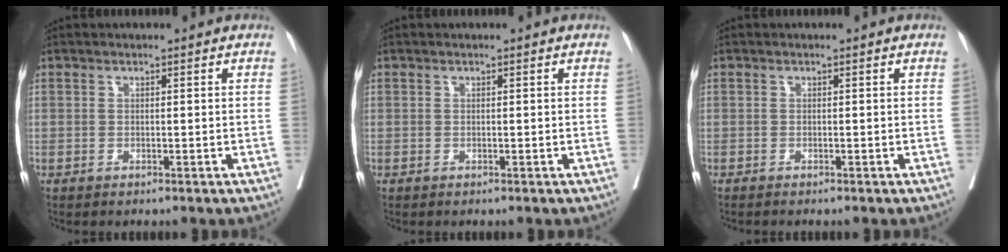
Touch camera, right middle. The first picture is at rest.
{"total": 0.0}
{"total": 0.9, "force": [-0.8, -0.1, 0.4], "torque": [-0.001, 0.000, -0.011]}